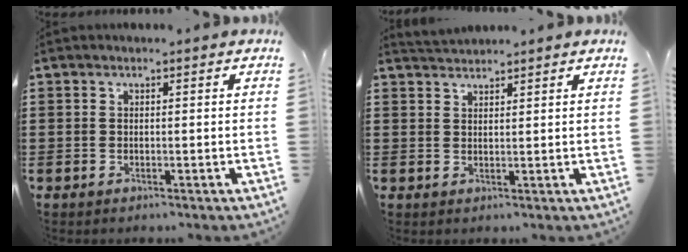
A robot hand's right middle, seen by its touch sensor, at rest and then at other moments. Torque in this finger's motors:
{"motor_torque": [-0.10, 0.02, 0.02, -0.02]}